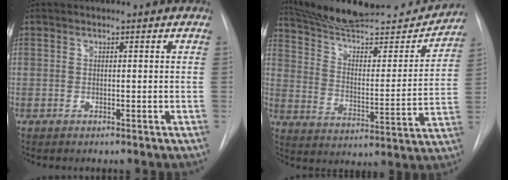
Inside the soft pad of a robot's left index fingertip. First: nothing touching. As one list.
[{"total": 24.3, "force": [22.6, 3.7, 8.2], "torque": [-0.126, -0.034, 0.323]}]